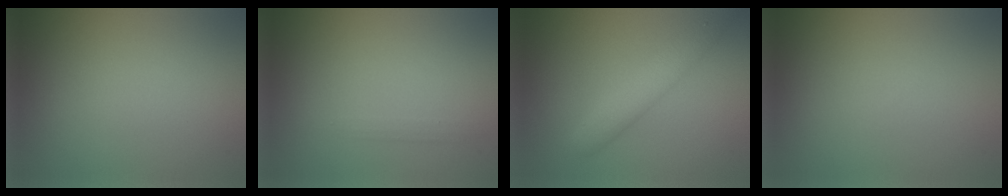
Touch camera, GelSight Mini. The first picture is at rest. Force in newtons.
{"total": 0.7, "press": 0.7, "slide": 0.1}
{"total": 3.6, "press": 3.6, "slide": 0.0}
{"total": 0.0}